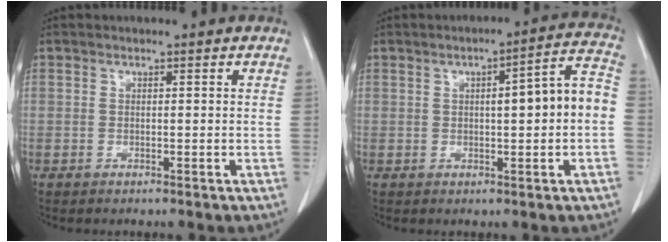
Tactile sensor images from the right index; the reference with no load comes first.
{"total": 8.3, "force": [-0.4, 0.8, 8.2], "torque": [-0.110, 0.030, -0.007]}